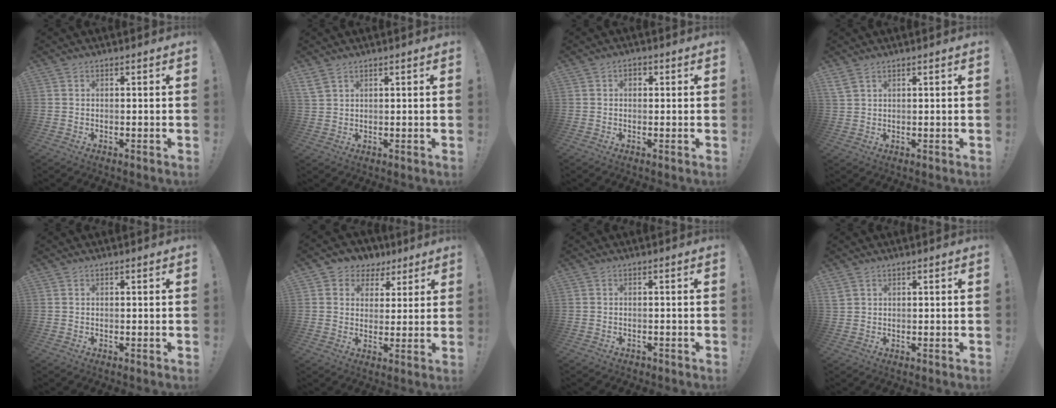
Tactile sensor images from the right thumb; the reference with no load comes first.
{"total": 3.4, "force": [2.4, 1.6, 1.9], "torque": [-0.035, -0.007, 0.047]}
{"total": 1.6, "force": [0.0, 1.3, 0.9], "torque": [-0.014, 0.004, -0.002]}
{"total": 3.0, "force": [1.9, 1.3, 1.9], "torque": [-0.043, -0.001, 0.039]}
{"total": 0.0}
{"total": 6.2, "force": [2.3, 5.7, 0.9], "torque": [-0.007, -0.015, 0.047]}
{"total": 0.8, "force": [-0.6, 0.5, 0.1], "torque": [-0.001, -0.001, -0.010]}
{"total": 2.5, "force": [1.5, 1.7, 1.0], "torque": [-0.020, 0.000, 0.031]}